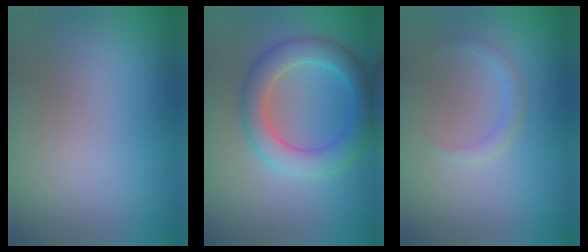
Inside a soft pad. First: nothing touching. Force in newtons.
{"total": 4.8, "press": 4.8, "slide": 0.1}
{"total": 1.0, "press": 1.0, "slide": 0.0}